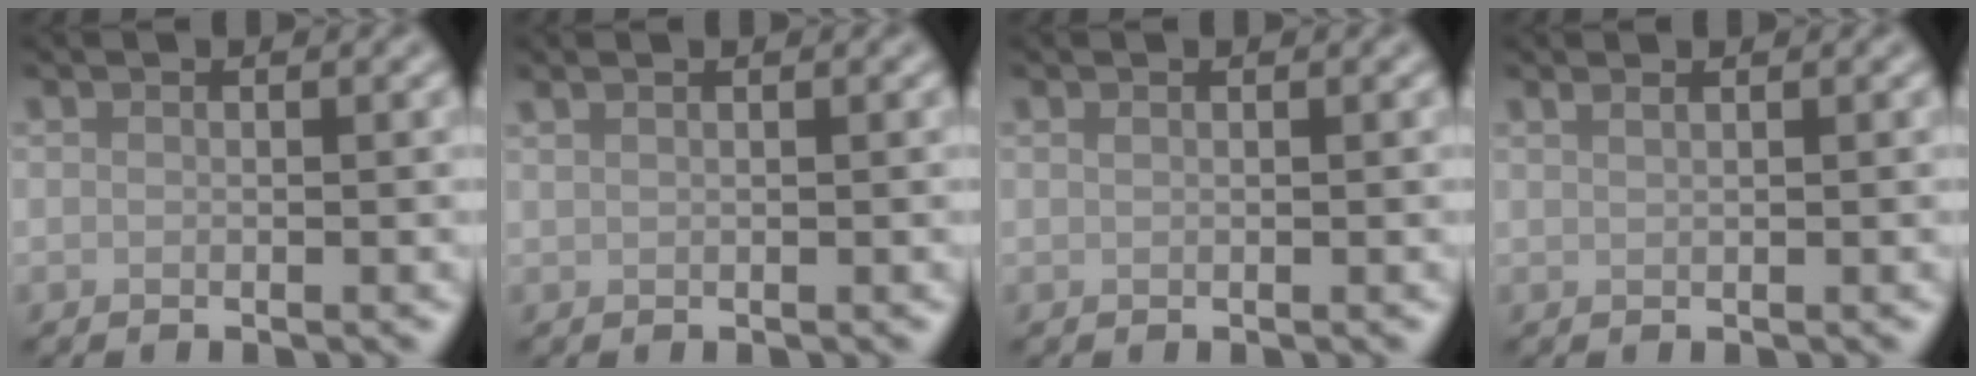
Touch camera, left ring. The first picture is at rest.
{"total": 1.1, "force": [0.8, 0.4, 0.6], "torque": [-0.012, -0.002, 0.011]}
{"total": 0.0}
{"total": 1.3, "force": [0.9, 0.6, 0.7], "torque": [-0.001, -0.004, 0.004]}